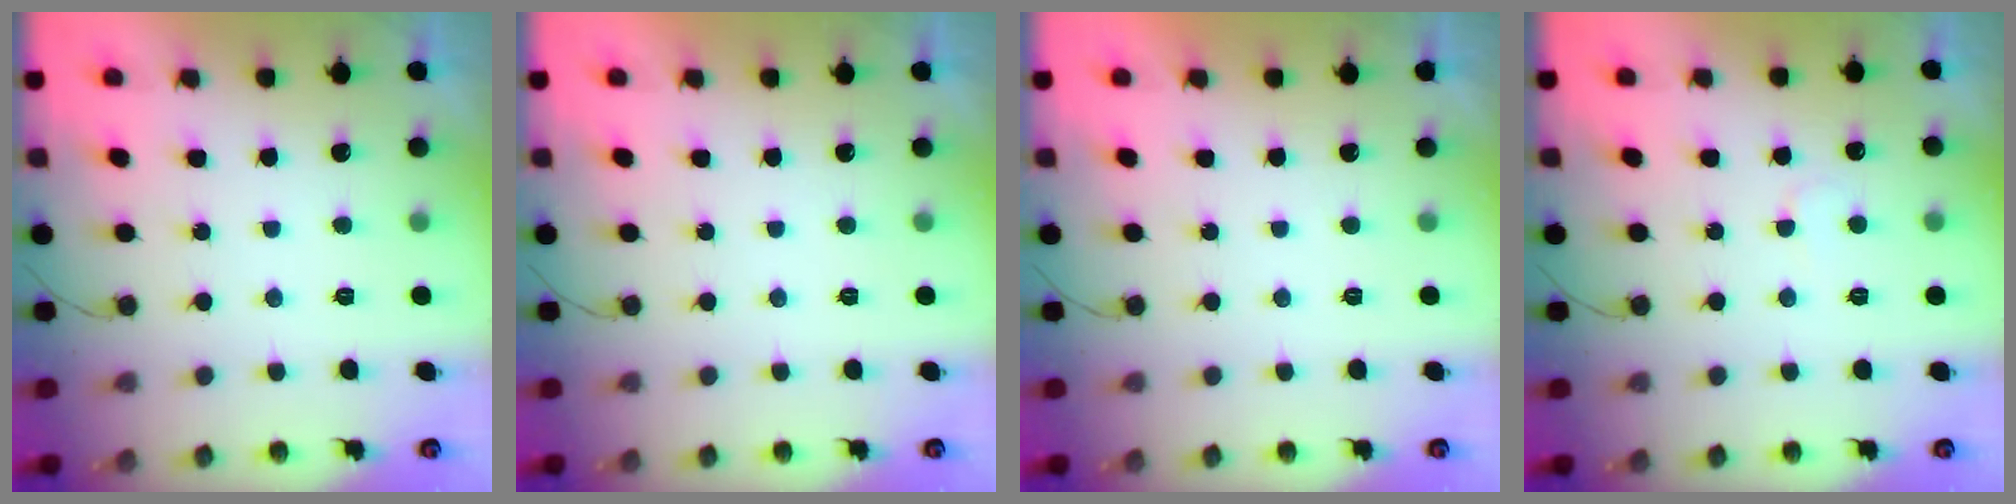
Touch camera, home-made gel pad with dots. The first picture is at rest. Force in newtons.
{"total": 1.9, "press": 1.9, "slide": 0.1}
{"total": 1.8, "press": 1.7, "slide": 0.0}
{"total": 2.7, "press": 2.7, "slide": 0.2}